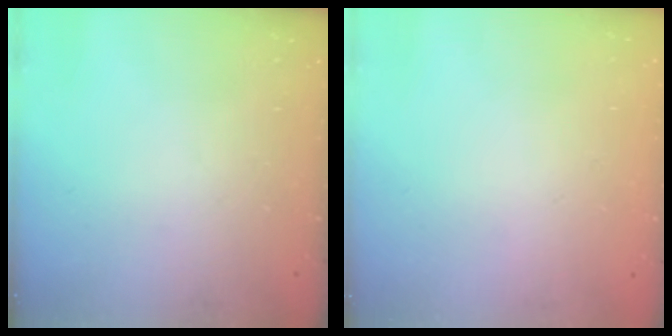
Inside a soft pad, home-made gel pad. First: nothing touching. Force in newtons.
{"total": 1.6, "press": 1.6, "slide": 0.2}